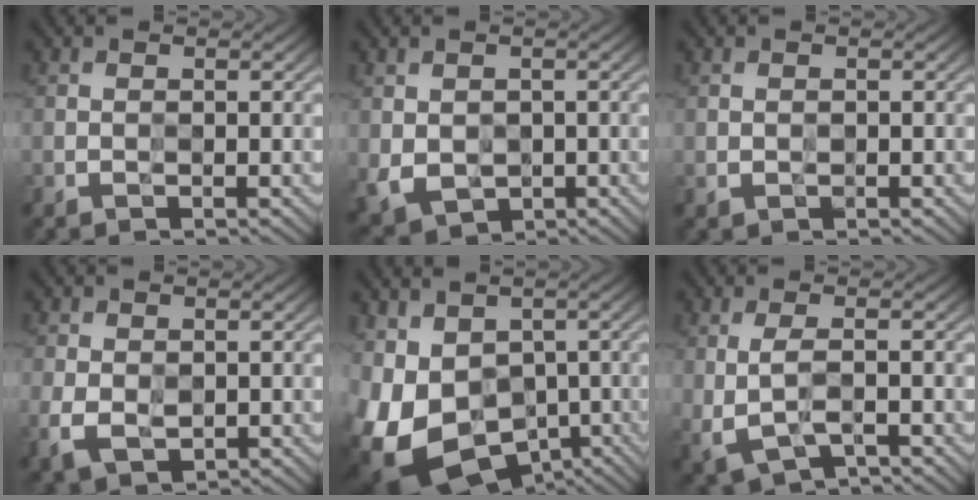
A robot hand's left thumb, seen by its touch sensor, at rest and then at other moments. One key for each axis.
{"total": 4.6, "fx": -0.1, "fy": 3.7, "fz": 2.6, "tx": -0.082, "ty": -0.021, "tz": 0.004}
{"total": 0.7, "fx": -0.1, "fy": 0.5, "fz": 0.4, "tx": -0.005, "ty": -0.003, "tz": -0.002}
{"total": 4.1, "fx": -0.7, "fy": 2.9, "fz": 2.9, "tx": -0.072, "ty": -0.012, "tz": -0.013}
{"total": 16.5, "fx": -4.9, "fy": 12.1, "fz": 10.1, "tx": -0.248, "ty": -0.047, "tz": -0.038}
{"total": 4.4, "fx": -0.8, "fy": 1.8, "fz": 4.0, "tx": -0.096, "ty": -0.013, "tz": -0.008}